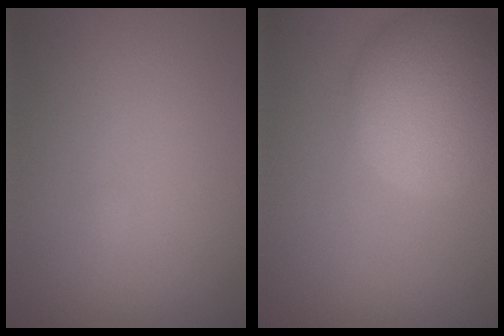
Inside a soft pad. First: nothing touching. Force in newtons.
{"total": 10.6, "press": 10.5, "slide": 0.8}